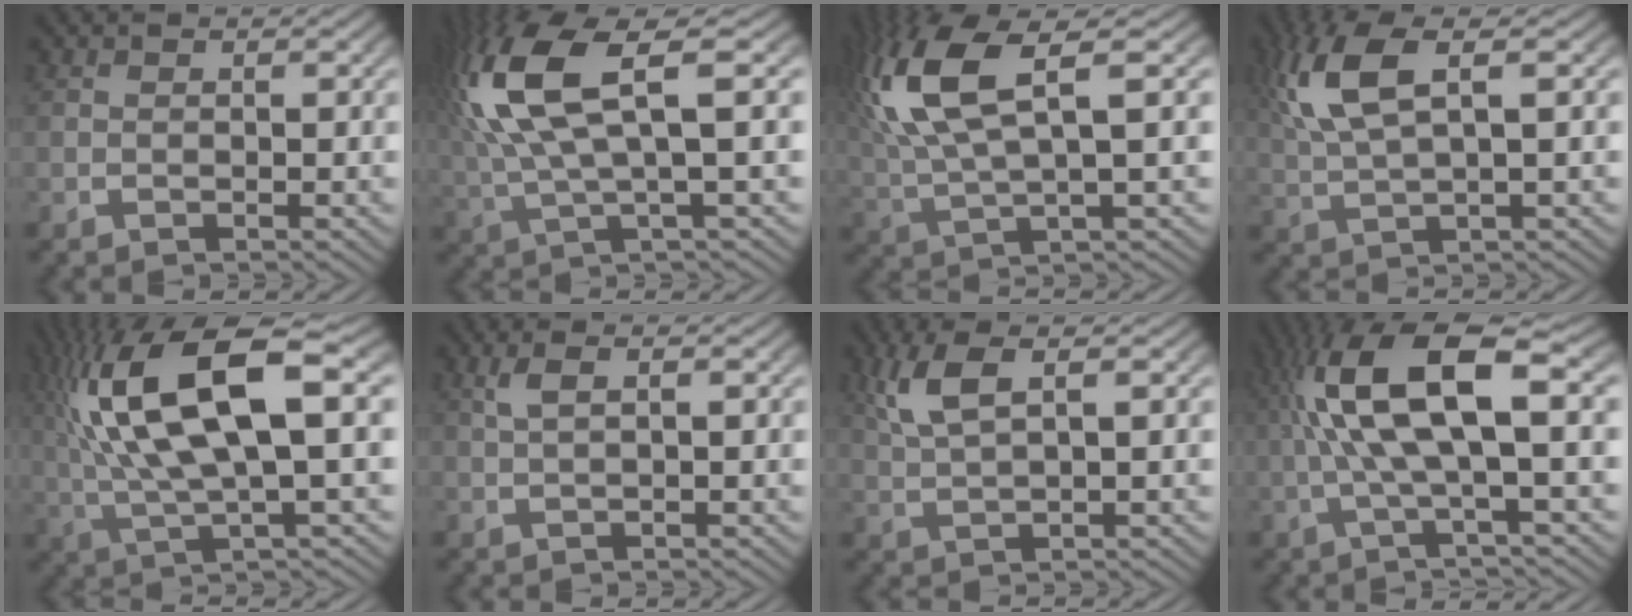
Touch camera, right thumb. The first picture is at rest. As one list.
[{"total": 11.9, "force": [2.5, 6.1, 9.9], "torque": [-0.213, -0.001, 0.042]}, {"total": 10.8, "force": [2.6, 5.6, 8.8], "torque": [-0.197, -0.007, 0.048]}, {"total": 6.9, "force": [2.5, 2.9, 5.7], "torque": [-0.129, 0.007, 0.050]}, {"total": 13.5, "force": [2.2, 6.4, 11.7], "torque": [-0.227, -0.005, 0.042]}, {"total": 2.1, "force": [0.9, 0.5, 1.8], "torque": [-0.043, 0.006, 0.019]}, {"total": 4.7, "force": [2.2, 1.8, 3.7], "torque": [-0.089, 0.007, 0.046]}, {"total": 11.3, "force": [1.9, 4.4, 10.3], "torque": [-0.210, 0.005, 0.027]}]